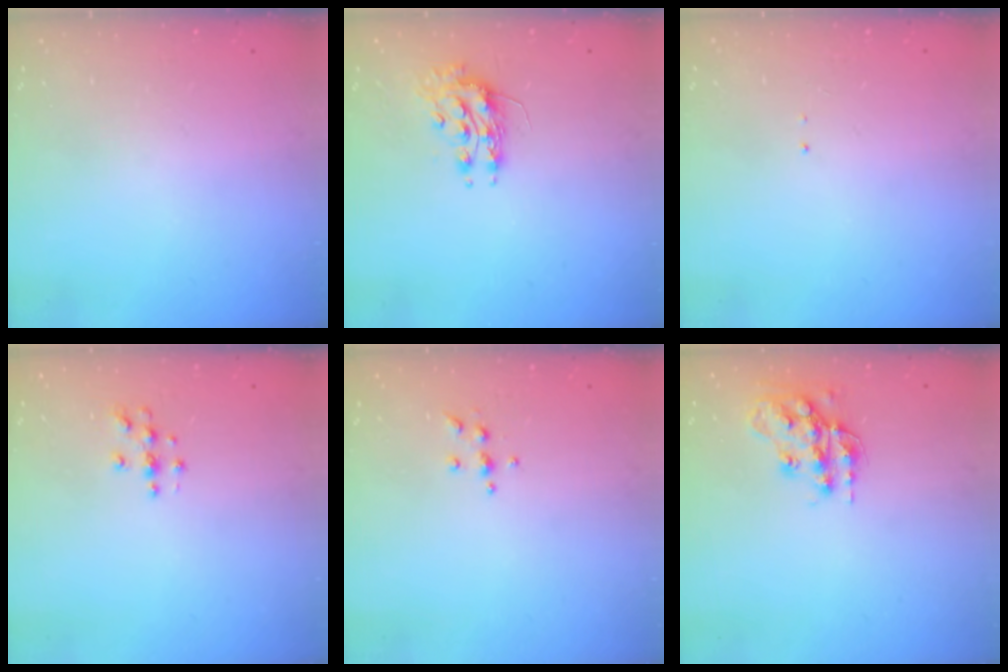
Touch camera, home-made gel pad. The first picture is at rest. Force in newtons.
{"total": 8.5, "press": 8.5, "slide": 0.6}
{"total": 0.7, "press": 0.7, "slide": 0.1}
{"total": 3.6, "press": 3.6, "slide": 0.5}
{"total": 4.9, "press": 4.9, "slide": 0.7}
{"total": 15.4, "press": 15.4, "slide": 1.0}